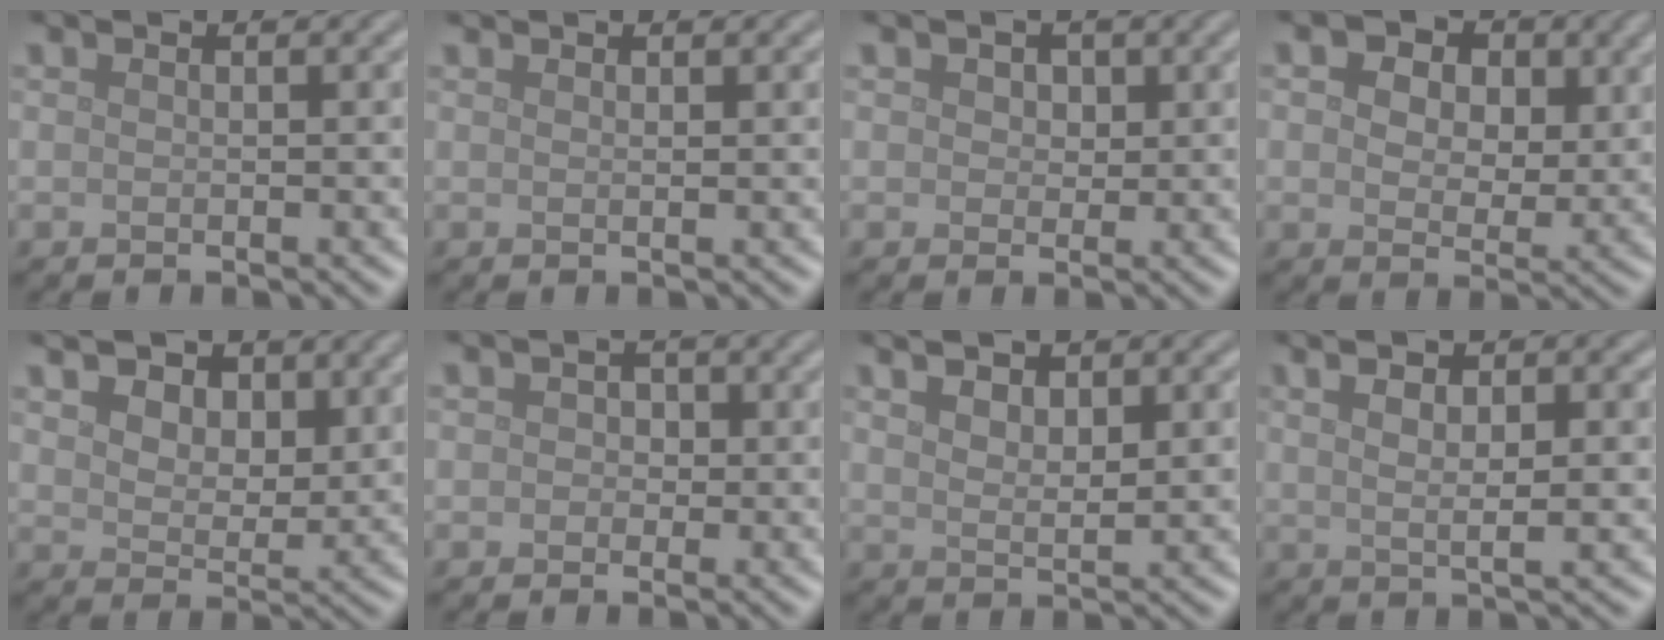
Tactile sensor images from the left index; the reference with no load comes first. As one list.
[{"total": 0.9, "force": [0.7, 0.2, 0.5], "torque": [-0.003, 0.000, 0.009]}, {"total": 1.6, "force": [0.6, 1.2, 0.8], "torque": [-0.012, 0.003, 0.002]}, {"total": 7.3, "force": [3.1, 4.7, 4.6], "torque": [-0.075, 0.007, 0.023]}, {"total": 7.3, "force": [4.4, 4.2, 4.0], "torque": [-0.083, 0.006, 0.058]}, {"total": 1.6, "force": [0.3, 1.4, 0.7], "torque": [0.006, 0.004, -0.009]}, {"total": 5.0, "force": [2.4, 2.3, 3.7], "torque": [-0.043, 0.018, 0.026]}, {"total": 5.9, "force": [1.8, 2.1, 5.2], "torque": [-0.060, 0.012, 0.015]}]